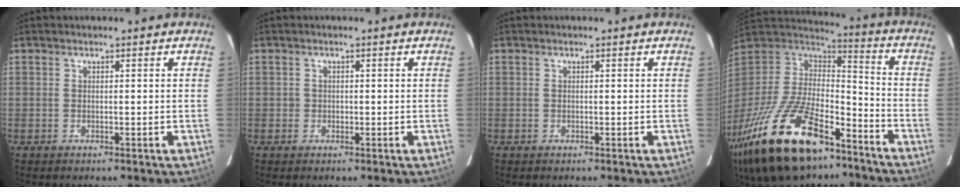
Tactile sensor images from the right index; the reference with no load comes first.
{"total": 1.1, "force": [-0.3, 1.1, 0.1], "torque": [0.001, 0.001, -0.003]}
{"total": 0.0}
{"total": 31.9, "force": [-20.5, 13.4, 20.4], "torque": [-0.414, -0.040, -0.330]}